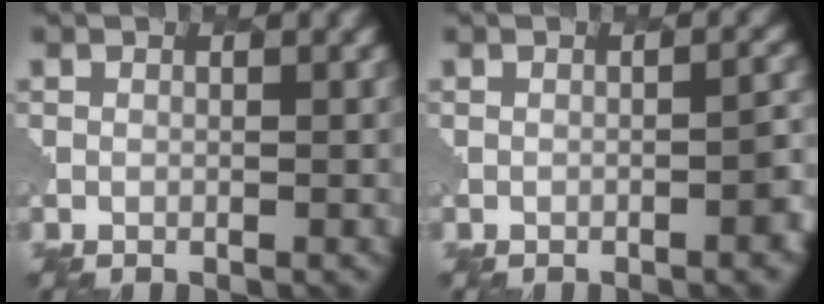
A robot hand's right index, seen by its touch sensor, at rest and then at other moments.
{"total": 2.5, "force": [-1.0, 0.6, 2.2], "torque": [-0.026, 0.007, -0.016]}